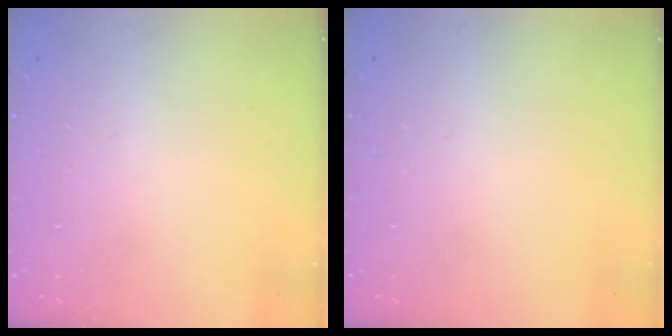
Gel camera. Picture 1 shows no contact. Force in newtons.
{"total": 0.0}